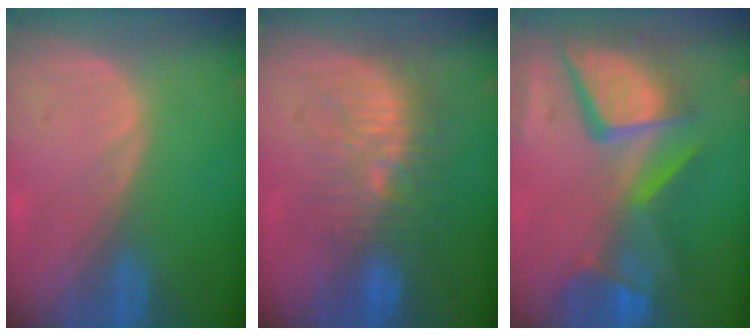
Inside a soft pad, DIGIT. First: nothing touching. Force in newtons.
{"total": 9.5, "press": 9.1, "slide": 2.7}
{"total": 12.8, "press": 10.4, "slide": 7.4}